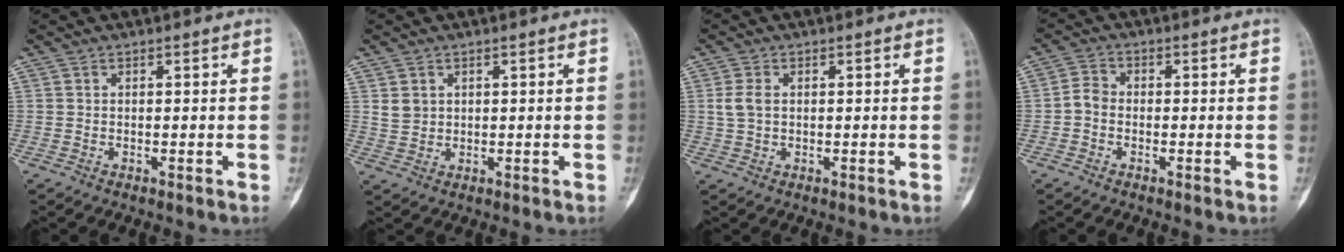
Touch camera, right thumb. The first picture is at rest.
{"total": 2.7, "force": [1.0, 2.2, 1.1], "torque": [-0.014, -0.005, 0.027]}
{"total": 3.2, "force": [0.5, 2.1, 2.3], "torque": [-0.053, 0.004, 0.010]}
{"total": 3.0, "force": [-0.9, 2.3, 1.7], "torque": [-0.026, 0.010, -0.026]}